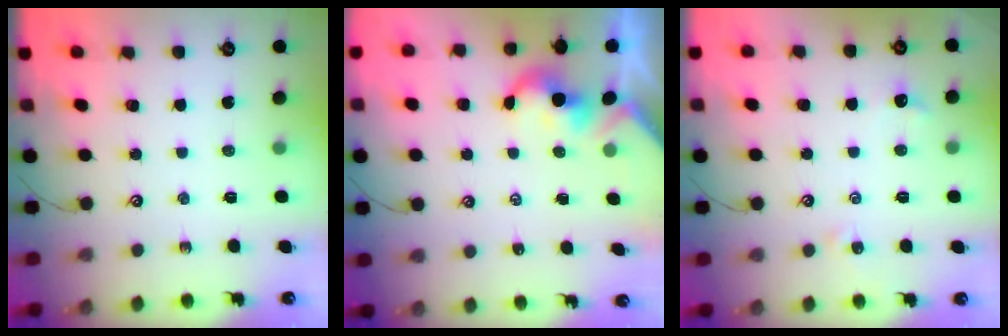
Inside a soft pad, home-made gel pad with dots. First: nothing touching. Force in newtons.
{"total": 2.2, "press": 2.1, "slide": 0.3}
{"total": 1.8, "press": 1.7, "slide": 0.5}